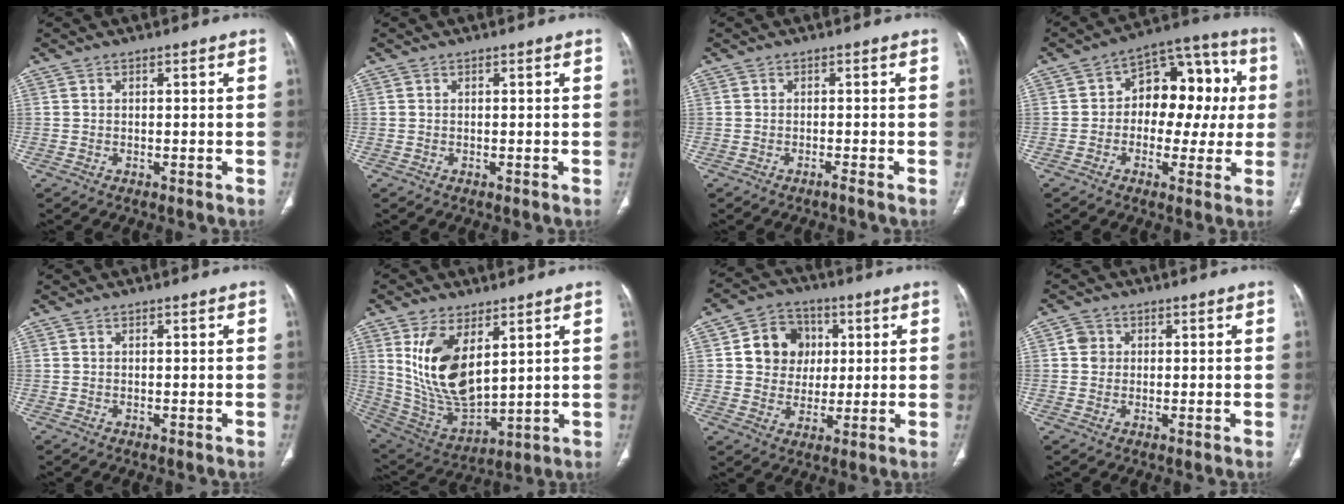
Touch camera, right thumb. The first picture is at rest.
{"total": 0.0}
{"total": 0.8, "force": [-0.6, -0.2, 0.4], "torque": [-0.010, 0.002, -0.013]}
{"total": 15.6, "force": [1.2, 10.1, 11.7], "torque": [-0.099, 0.047, 0.009]}
{"total": 0.0}
{"total": 16.3, "force": [5.8, 8.3, 12.7], "torque": [-0.226, -0.028, 0.137]}
{"total": 10.7, "force": [2.2, 9.4, 4.6], "torque": [-0.031, 0.001, 0.034]}
{"total": 2.8, "force": [0.5, 2.6, 0.9], "torque": [-0.002, 0.002, 0.007]}